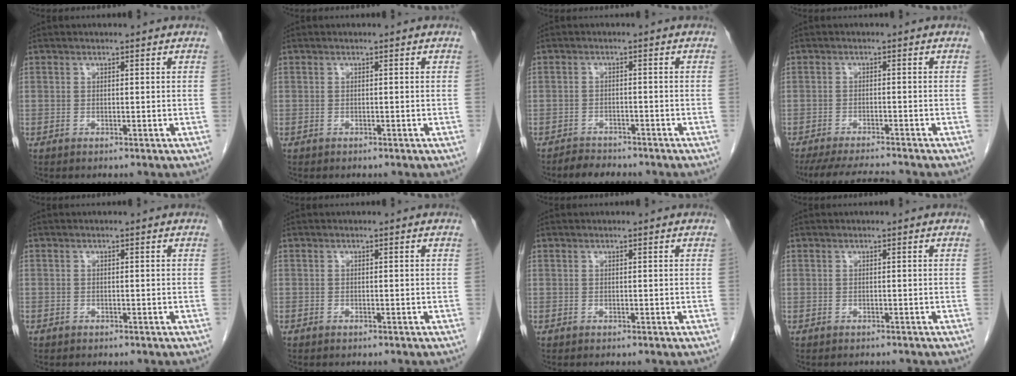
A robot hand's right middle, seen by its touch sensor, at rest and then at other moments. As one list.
[{"total": 0.0}, {"total": 3.3, "force": [-3.1, 1.1, 0.7], "torque": [-0.021, -0.006, -0.047]}, {"total": 7.7, "force": [-7.2, -0.1, 2.9], "torque": [-0.048, -0.013, -0.115]}, {"total": 0.6, "force": [-0.4, 0.4, 0.0], "torque": [-0.010, 0.002, -0.009]}, {"total": 0.5, "force": [-0.4, 0.3, 0.1], "torque": [-0.007, 0.001, -0.009]}, {"total": 0.0}, {"total": 1.1, "force": [-1.1, 0.2, 0.2], "torque": [-0.010, -0.005, -0.013]}]